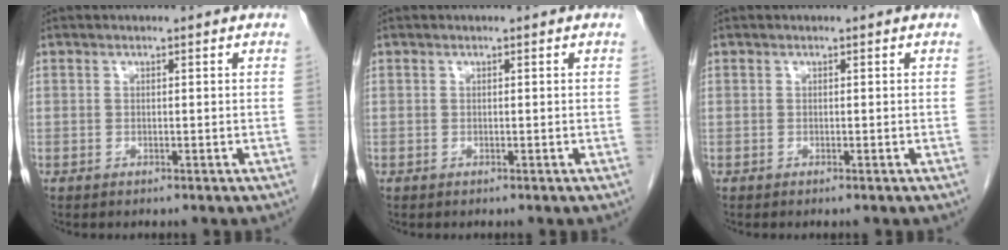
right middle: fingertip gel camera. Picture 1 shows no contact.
{"total": 0.0}
{"total": 0.0}